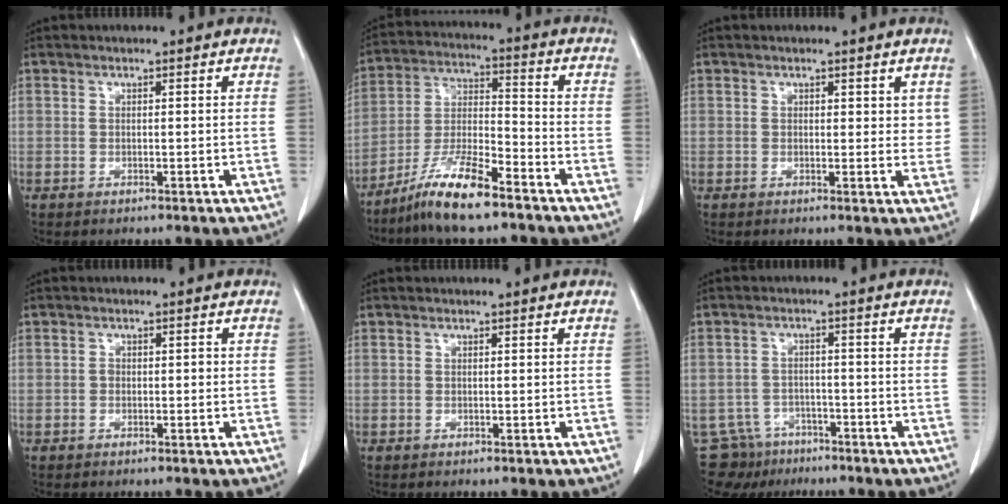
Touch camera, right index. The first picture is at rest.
{"total": 11.0, "force": [-8.1, 1.4, 7.3], "torque": [-0.146, -0.016, -0.156]}
{"total": 2.4, "force": [1.2, 1.6, 1.4], "torque": [0.000, -0.007, 0.013]}
{"total": 1.0, "force": [-0.2, 0.7, 0.7], "torque": [-0.008, 0.004, -0.003]}
{"total": 0.0}
{"total": 6.6, "force": [-5.0, 4.2, 0.1], "torque": [0.004, 0.015, -0.079]}